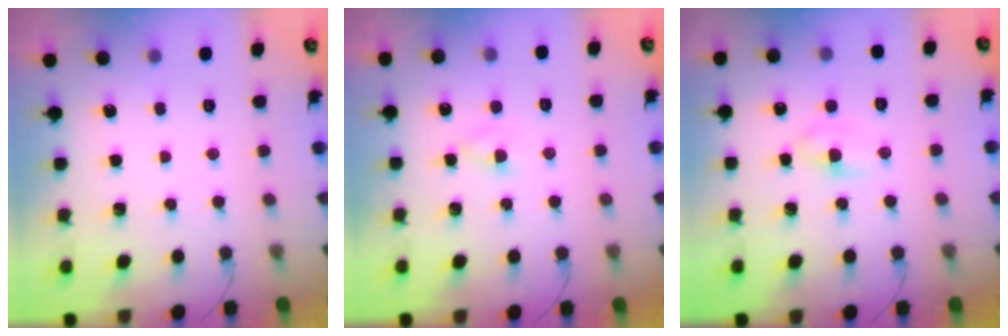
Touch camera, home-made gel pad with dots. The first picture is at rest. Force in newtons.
{"total": 1.9, "press": 1.6, "slide": 0.9}
{"total": 2.7, "press": 2.5, "slide": 1.1}